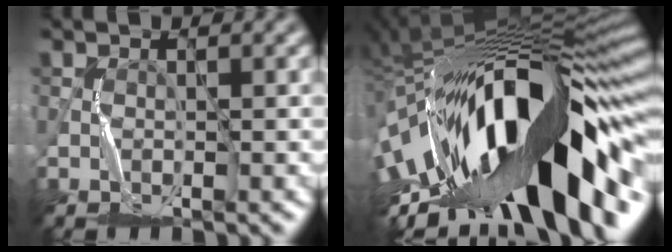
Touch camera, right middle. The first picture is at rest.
{"total": 19.8, "force": [-5.1, 7.4, 17.6], "torque": [-0.290, 0.014, -0.108]}